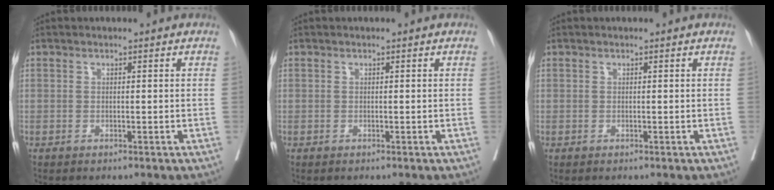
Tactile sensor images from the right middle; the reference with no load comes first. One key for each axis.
{"total": 0.0}
{"total": 0.0}